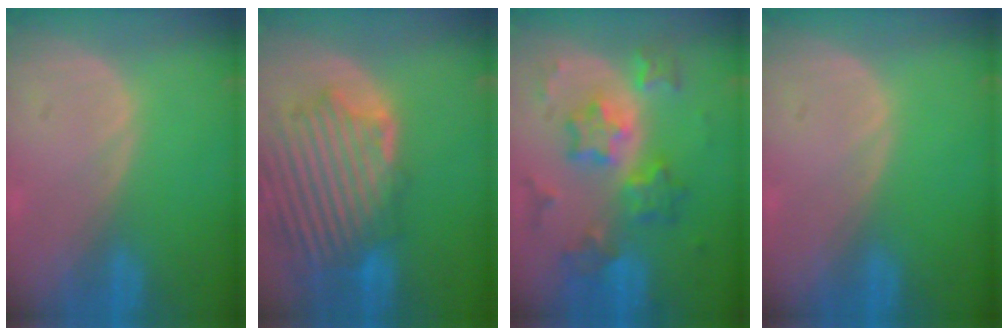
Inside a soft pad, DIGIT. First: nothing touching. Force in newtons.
{"total": 12.7, "press": 11.5, "slide": 5.3}
{"total": 8.9, "press": 8.9, "slide": 0.8}
{"total": 0.0}